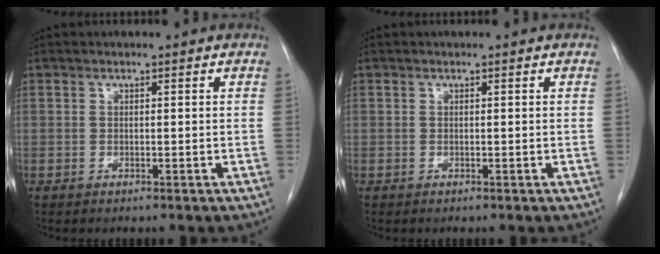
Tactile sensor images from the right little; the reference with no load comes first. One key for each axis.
{"total": 0.0}